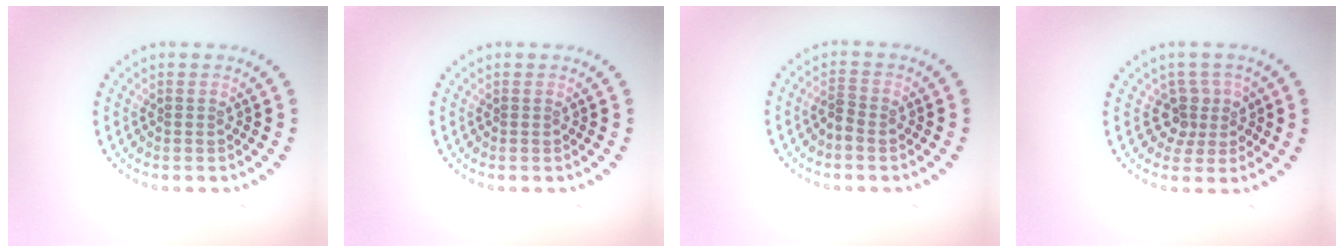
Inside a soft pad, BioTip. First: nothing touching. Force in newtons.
{"total": 0.0}
{"total": 1.3, "press": 1.2, "slide": 0.6}
{"total": 2.6, "press": 2.0, "slide": 1.7}